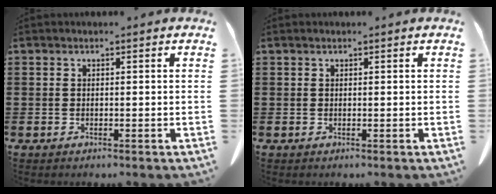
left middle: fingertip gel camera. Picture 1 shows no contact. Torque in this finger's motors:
{"motor_torque": [-0.36, 0.44, -0.04, -0.01]}